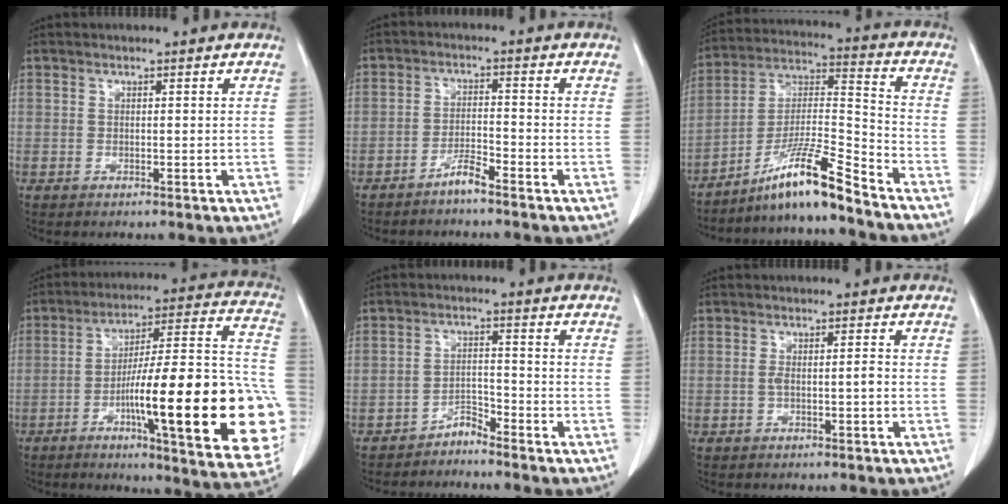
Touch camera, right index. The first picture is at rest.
{"total": 3.2, "force": [-2.9, 0.2, 1.3], "torque": [-0.022, -0.004, -0.056]}
{"total": 12.2, "force": [-9.6, -0.9, 7.4], "torque": [-0.138, 0.001, -0.174]}
{"total": 29.2, "force": [-7.3, 3.6, 28.1], "torque": [-0.308, 0.009, -0.107]}
{"total": 2.6, "force": [-2.6, 0.4, 0.1], "torque": [0.005, -0.005, -0.046]}
{"total": 2.0, "force": [-0.5, 0.2, 1.9], "torque": [-0.034, 0.001, -0.010]}